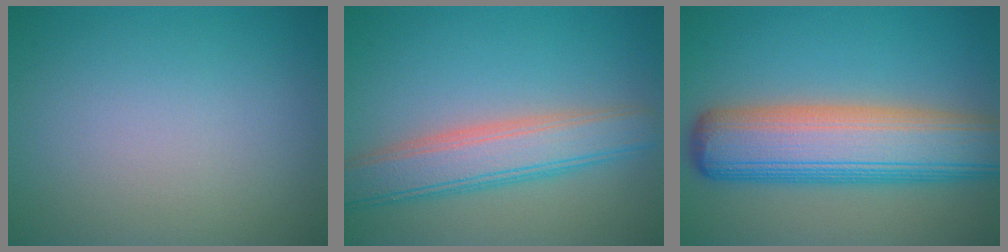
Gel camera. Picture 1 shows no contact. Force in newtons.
{"total": 5.6, "press": 5.6, "slide": 0.5}
{"total": 10.5, "press": 10.5, "slide": 0.5}